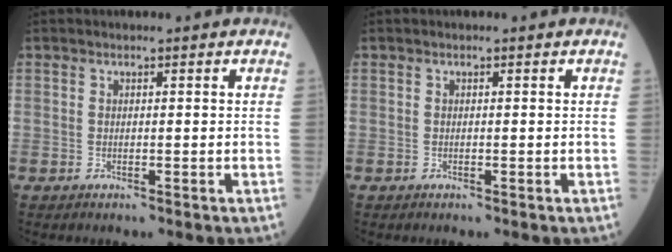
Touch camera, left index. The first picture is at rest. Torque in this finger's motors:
{"motor_torque": [0.00, 0.00, 0.00, 0.00]}